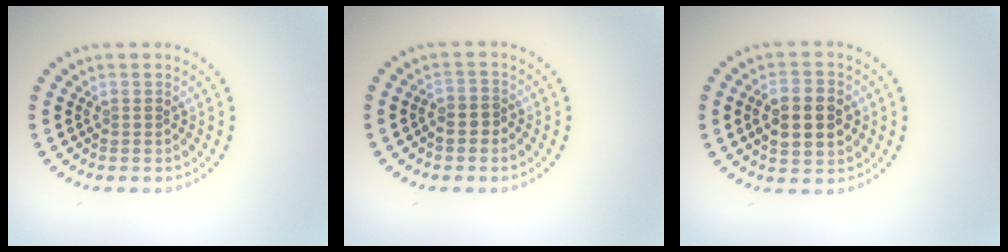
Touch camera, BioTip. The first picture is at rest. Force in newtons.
{"total": 1.4, "press": 1.2, "slide": 0.6}
{"total": 5.2, "press": 5.2, "slide": 0.3}